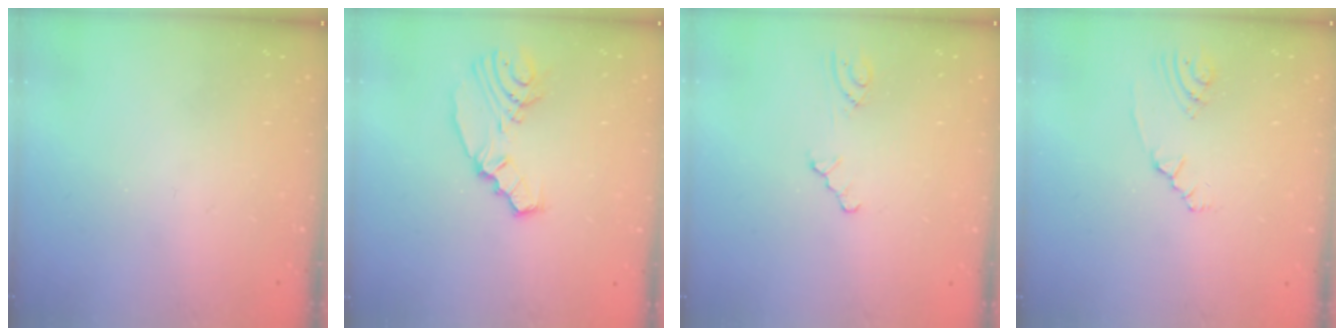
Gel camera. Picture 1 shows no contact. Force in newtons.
{"total": 9.1, "press": 8.4, "slide": 3.6}
{"total": 2.5, "press": 2.5, "slide": 0.5}
{"total": 2.4, "press": 2.2, "slide": 1.1}